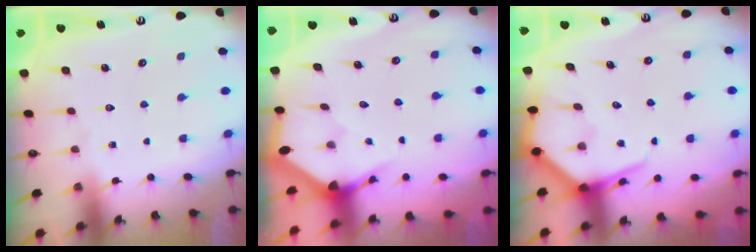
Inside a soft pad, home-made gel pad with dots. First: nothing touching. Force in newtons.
{"total": 2.8, "press": 2.8, "slide": 0.2}
{"total": 6.4, "press": 6.4, "slide": 0.7}